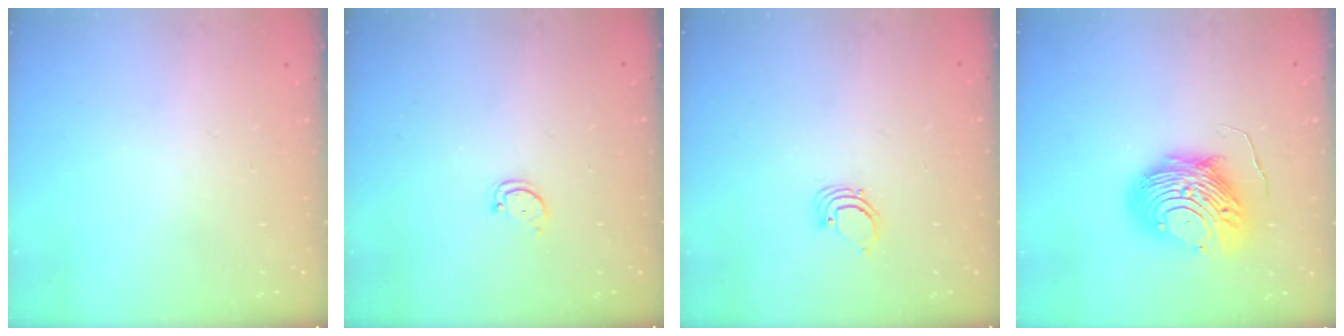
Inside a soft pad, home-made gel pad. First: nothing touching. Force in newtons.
{"total": 2.3, "press": 2.3, "slide": 0.4}
{"total": 2.2, "press": 2.2, "slide": 0.2}
{"total": 10.5, "press": 10.4, "slide": 1.0}